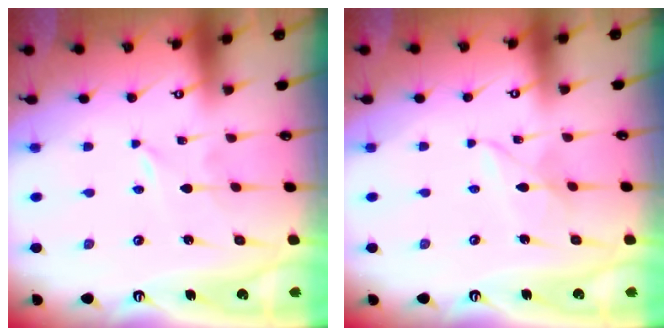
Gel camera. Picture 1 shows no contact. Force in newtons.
{"total": 3.8, "press": 3.8, "slide": 0.3}